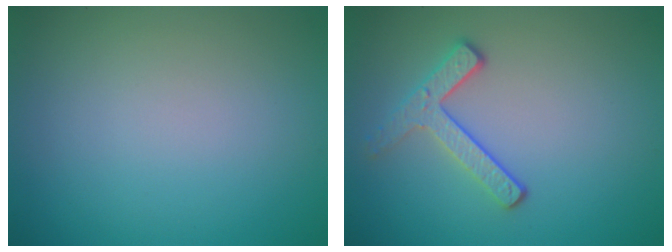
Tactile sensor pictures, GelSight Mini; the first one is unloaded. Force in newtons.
{"total": 2.7, "press": 2.3, "slide": 1.3}